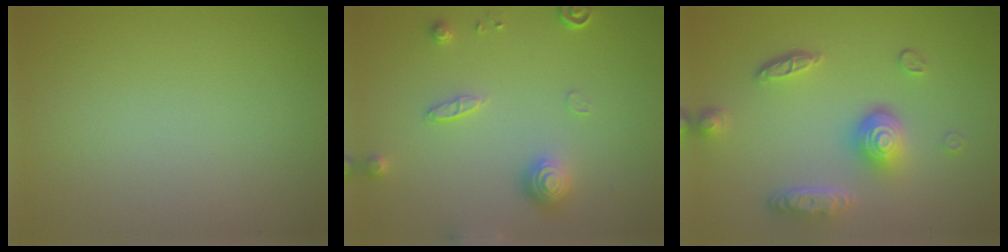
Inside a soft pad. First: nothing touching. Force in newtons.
{"total": 3.2, "press": 2.8, "slide": 1.4}
{"total": 5.2, "press": 3.8, "slide": 3.6}